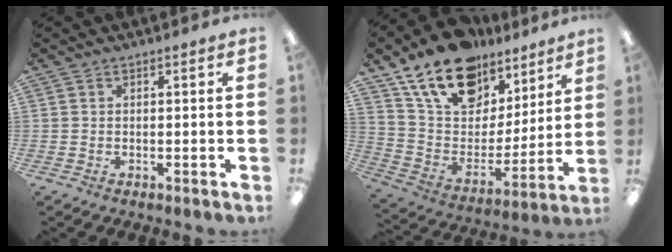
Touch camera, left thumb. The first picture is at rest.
{"total": 19.3, "force": [13.9, 11.1, 7.6], "torque": [-0.141, -0.085, 0.252]}